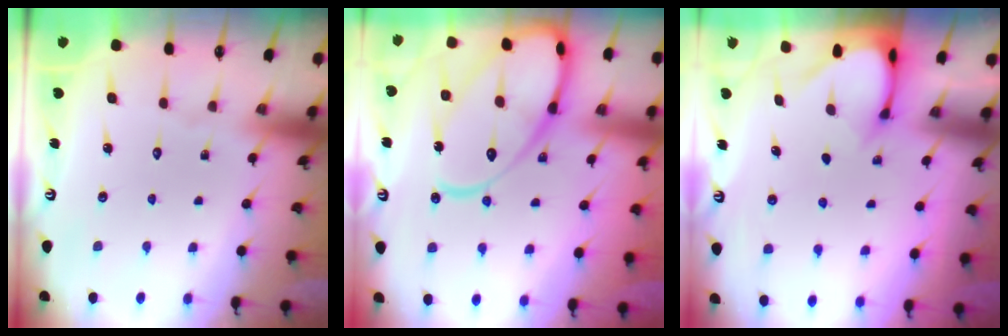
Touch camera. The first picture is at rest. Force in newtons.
{"total": 18.5, "press": 18.4, "slide": 1.9}
{"total": 3.2, "press": 3.2, "slide": 0.3}